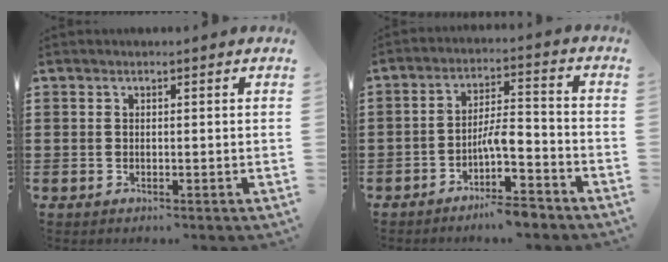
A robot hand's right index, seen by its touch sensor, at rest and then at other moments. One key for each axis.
{"total": 6.4, "fx": -4.2, "fy": 1.6, "fz": 4.5, "tx": -0.085, "ty": 0.003, "tz": -0.082}